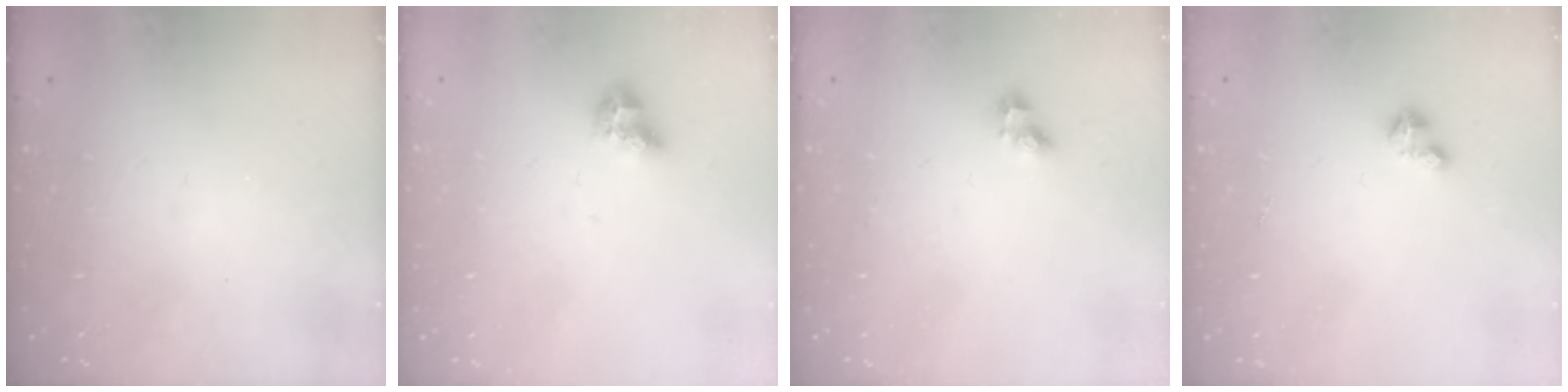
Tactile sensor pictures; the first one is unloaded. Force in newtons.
{"total": 7.1, "press": 7.1, "slide": 0.8}
{"total": 2.4, "press": 2.4, "slide": 0.2}
{"total": 2.0, "press": 2.0, "slide": 0.4}